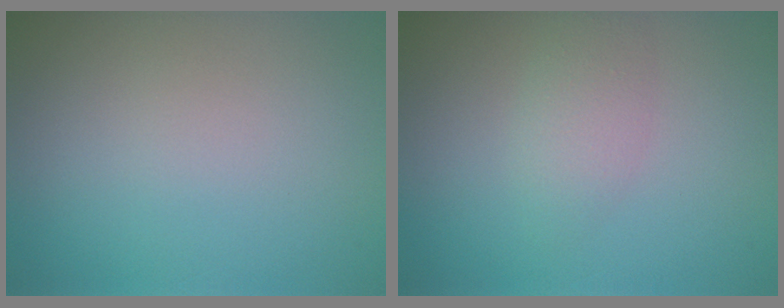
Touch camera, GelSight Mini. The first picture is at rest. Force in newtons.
{"total": 1.8, "press": 1.8, "slide": 0.1}